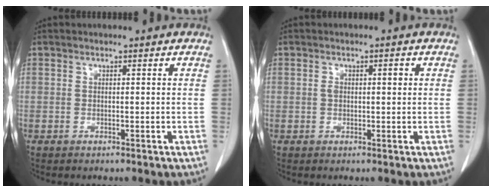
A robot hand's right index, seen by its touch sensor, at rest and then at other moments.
{"total": 2.1, "force": [0.3, 1.1, 1.8], "torque": [-0.035, 0.012, 0.006]}